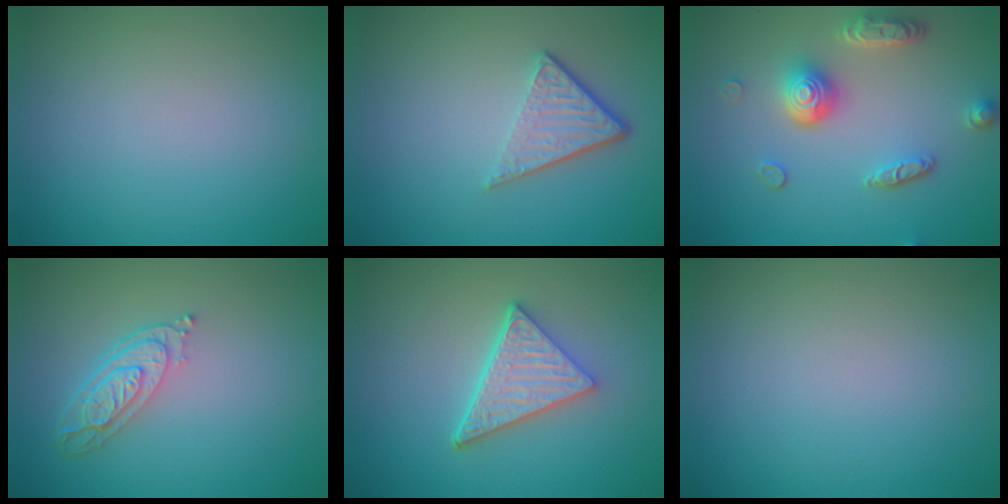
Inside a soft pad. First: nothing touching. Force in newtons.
{"total": 3.7, "press": 2.6, "slide": 2.7}
{"total": 4.7, "press": 3.6, "slide": 2.9}
{"total": 3.8, "press": 2.9, "slide": 2.5}
{"total": 5.1, "press": 3.8, "slide": 3.5}
{"total": 0.0}